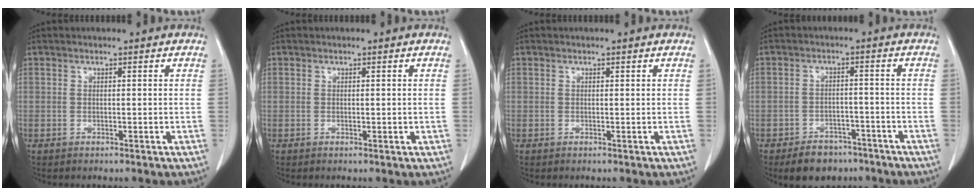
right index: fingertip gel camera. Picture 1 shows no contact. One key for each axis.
{"total": 0.5, "fx": 0.2, "fy": 0.3, "fz": 0.4, "tx": -0.004, "ty": 0.000, "tz": 0.006}
{"total": 0.0}
{"total": 6.5, "fx": -5.0, "fy": 3.7, "fz": 2.0, "tx": -0.032, "ty": 0.004, "tz": -0.074}